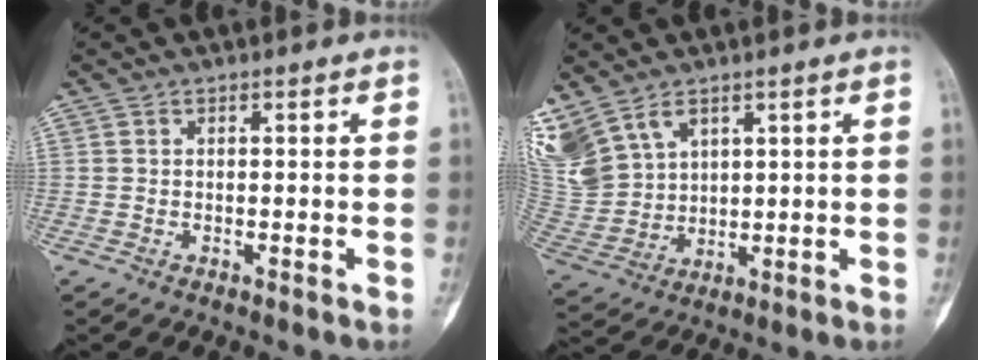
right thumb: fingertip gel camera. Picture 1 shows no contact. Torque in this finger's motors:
{"motor_torque": [-0.69, 0.82, 0.52, 0.94, 0.25]}